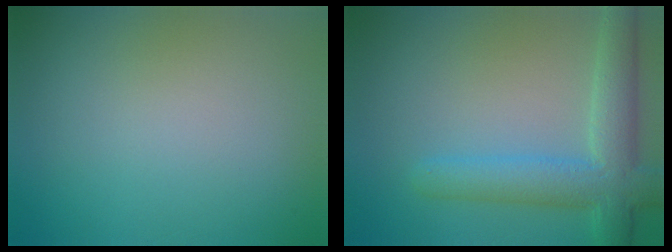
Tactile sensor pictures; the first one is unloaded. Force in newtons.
{"total": 5.8, "press": 5.8, "slide": 0.5}